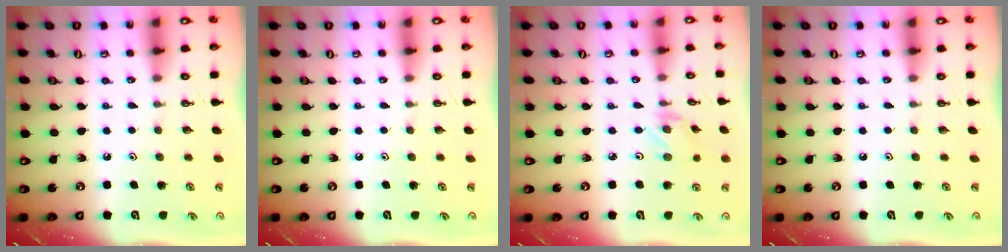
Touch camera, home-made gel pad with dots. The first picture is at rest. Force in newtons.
{"total": 0.0}
{"total": 1.6, "press": 1.5, "slide": 0.3}
{"total": 0.0}